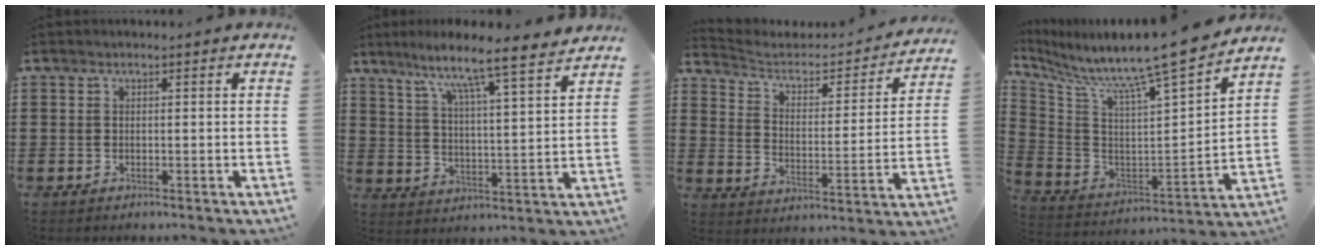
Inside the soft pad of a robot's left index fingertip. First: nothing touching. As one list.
[{"total": 7.9, "force": [6.7, -0.8, 4.1], "torque": [-0.097, -0.052, 0.105]}, {"total": 3.6, "force": [3.0, 1.6, 1.3], "torque": [-0.048, -0.023, 0.041]}, {"total": 10.1, "force": [9.3, -1.5, 3.6], "torque": [-0.092, -0.098, 0.140]}]